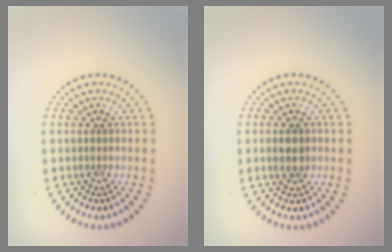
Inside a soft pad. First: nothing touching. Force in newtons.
{"total": 1.9, "press": 1.9, "slide": 0.2}